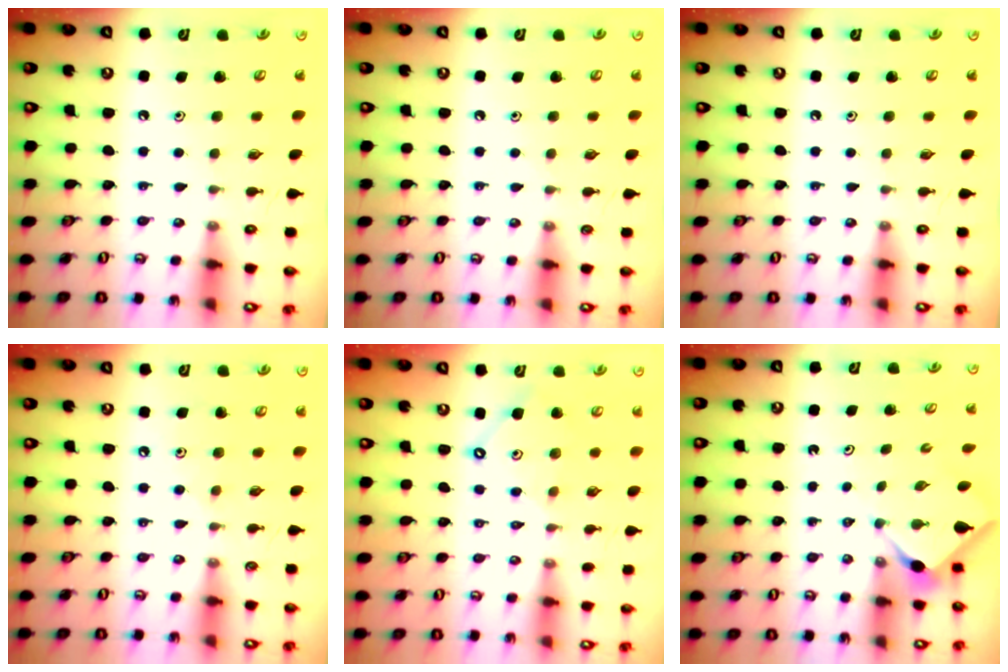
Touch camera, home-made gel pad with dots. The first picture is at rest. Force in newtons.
{"total": 2.7, "press": 2.7, "slide": 0.4}
{"total": 0.0}
{"total": 5.5, "press": 5.5, "slide": 0.6}
{"total": 7.9, "press": 7.9, "slide": 0.7}
{"total": 2.9, "press": 2.9, "slide": 0.4}